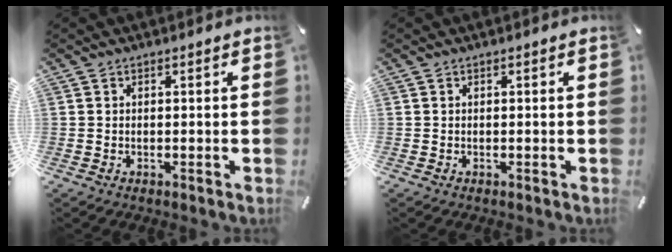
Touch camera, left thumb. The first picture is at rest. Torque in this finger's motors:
{"motor_torque": [0.00, 0.00, 0.01, 0.02, 0.00]}